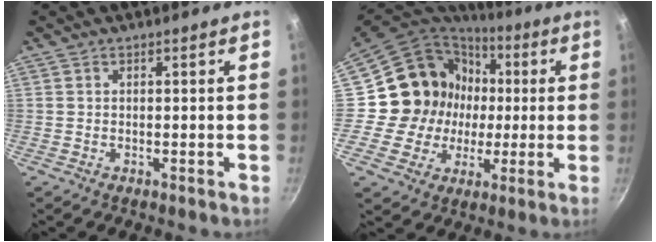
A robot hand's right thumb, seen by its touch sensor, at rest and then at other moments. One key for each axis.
{"total": 17.5, "fx": 0.9, "fy": 16.3, "fz": 6.3, "tx": -0.093, "ty": 0.023, "tz": 0.016}